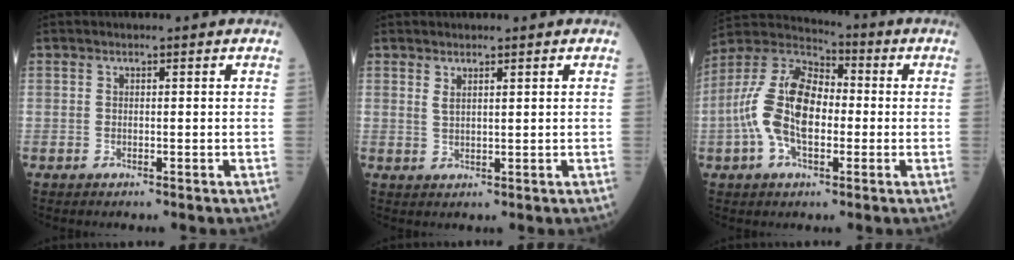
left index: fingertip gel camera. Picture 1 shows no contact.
{"total": 1.7, "force": [1.1, 0.2, 1.3], "torque": [-0.031, -0.001, 0.027]}
{"total": 13.2, "force": [-1.2, 6.3, 11.5], "torque": [-0.258, 0.027, -0.025]}